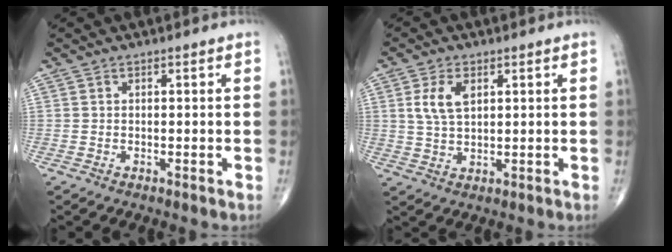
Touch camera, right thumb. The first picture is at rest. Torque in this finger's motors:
{"motor_torque": [-0.01, -0.07, 0.70, 0.32, 0.04]}